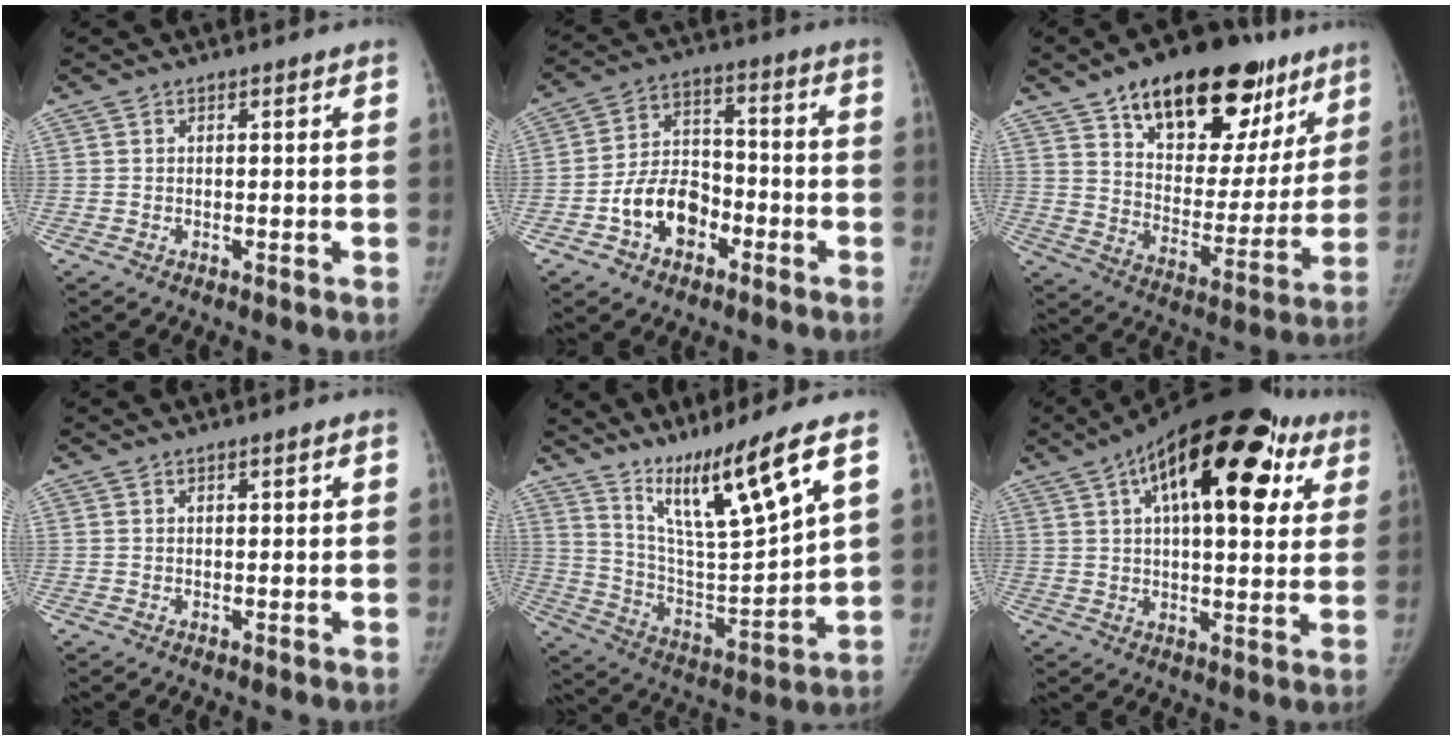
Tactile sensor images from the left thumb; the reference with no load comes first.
{"total": 11.2, "force": [-4.8, 7.8, 6.4], "torque": [-0.083, 0.042, -0.086]}
{"total": 28.0, "force": [16.3, 14.4, 17.6], "torque": [-0.210, -0.031, 0.249]}
{"total": 0.7, "force": [0.2, 0.3, 0.7], "torque": [-0.007, 0.001, 0.005]}
{"total": 16.5, "force": [10.5, 0.8, 12.8], "torque": [-0.208, -0.067, 0.201]}
{"total": 26.7, "force": [11.2, 12.2, 20.9], "torque": [-0.287, 0.023, 0.160]}